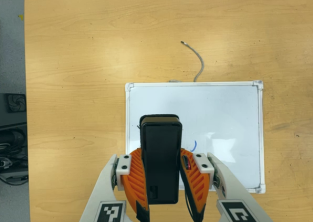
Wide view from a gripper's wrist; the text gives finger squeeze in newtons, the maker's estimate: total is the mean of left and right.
{"total": 7.2, "left": 6.2, "right": 8.1}